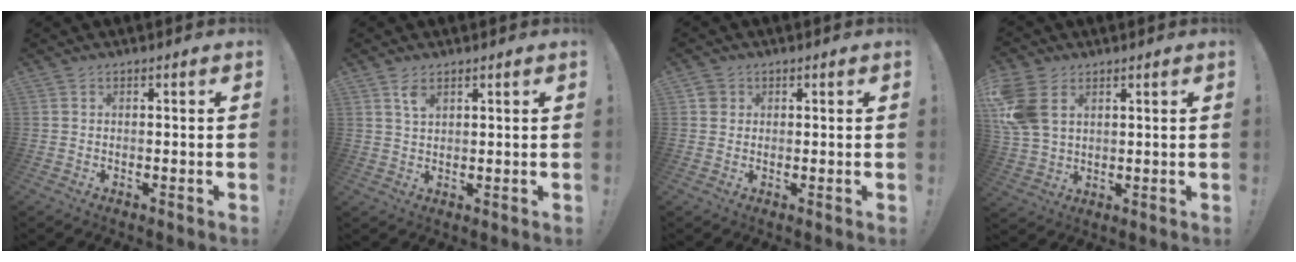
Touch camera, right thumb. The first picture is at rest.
{"total": 3.6, "force": [2.2, 1.6, 2.3], "torque": [-0.035, -0.012, 0.036]}
{"total": 2.1, "force": [0.9, 1.8, 0.6], "torque": [-0.005, 0.001, 0.015]}
{"total": 11.3, "force": [3.8, 7.9, 7.1], "torque": [-0.153, -0.003, 0.079]}